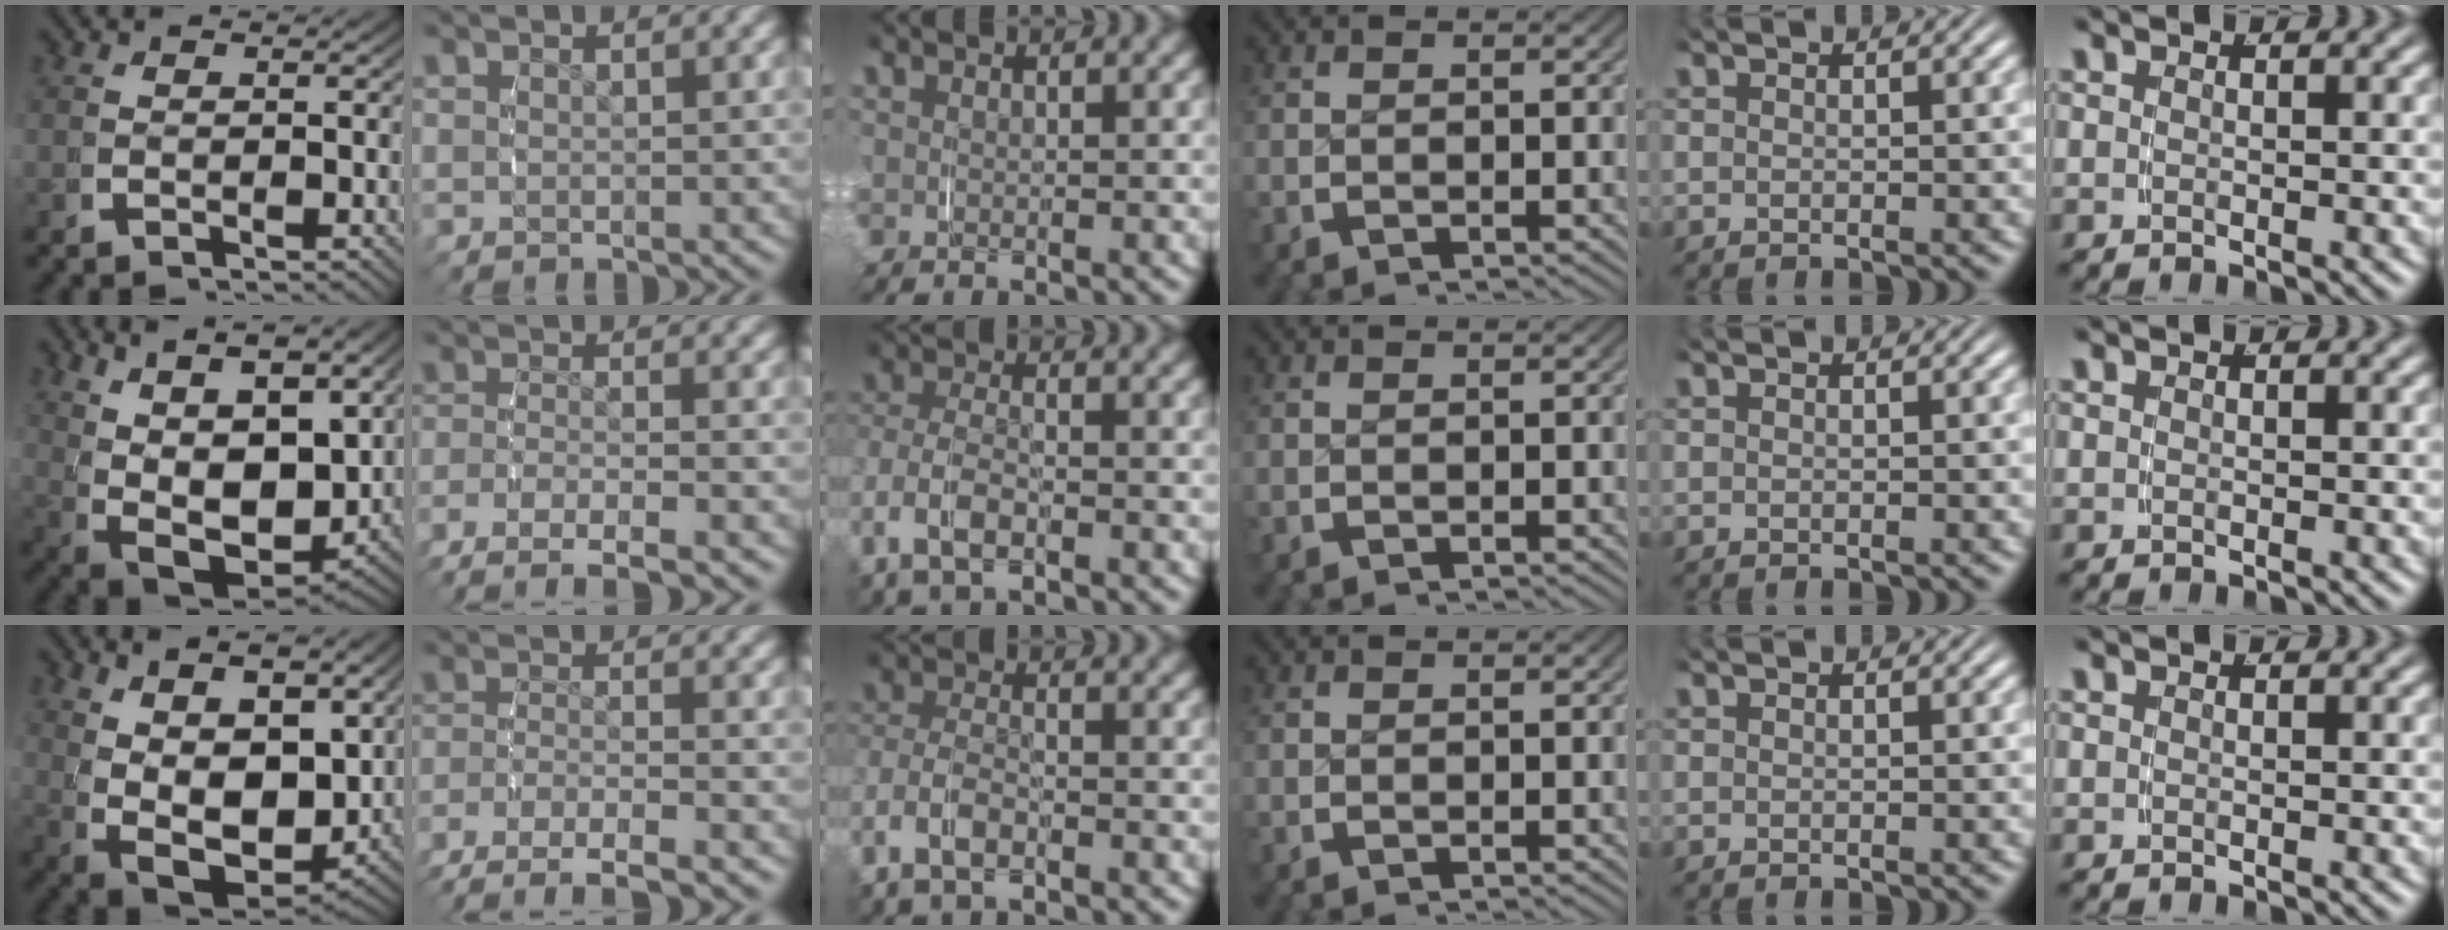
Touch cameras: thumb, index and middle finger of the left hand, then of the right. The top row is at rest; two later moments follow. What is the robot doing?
{"motion": "grasp_and_lifting", "object": "shirt"}